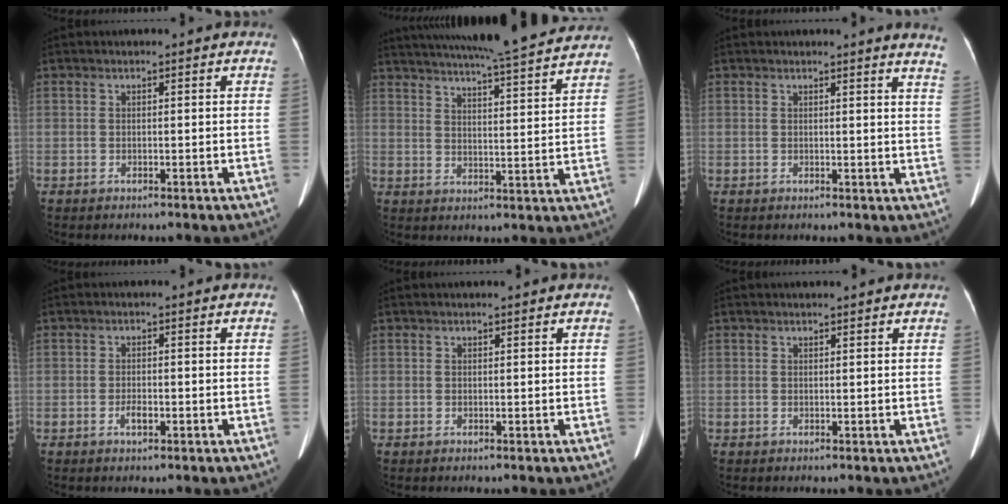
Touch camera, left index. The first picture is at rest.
{"total": 21.4, "force": [19.1, 0.8, 9.6], "torque": [-0.159, -0.023, 0.252]}
{"total": 6.3, "force": [6.0, -0.8, 1.8], "torque": [-0.009, -0.069, 0.031]}
{"total": 1.7, "force": [-1.3, 0.6, 0.9], "torque": [-0.018, -0.017, -0.023]}
{"total": 1.5, "force": [1.3, 0.2, 0.8], "torque": [-0.006, -0.002, 0.012]}
{"total": 2.8, "force": [2.6, 0.3, 1.2], "torque": [-0.014, -0.002, 0.026]}